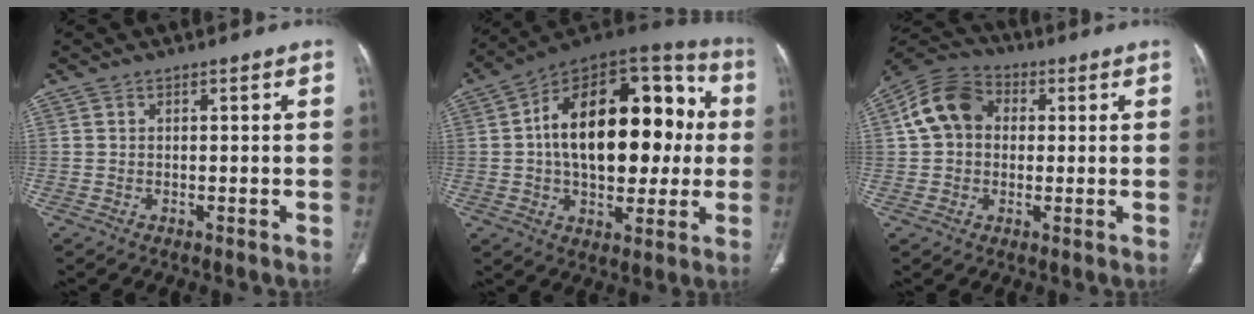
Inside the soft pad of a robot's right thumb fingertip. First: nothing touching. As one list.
[{"total": 27.6, "force": [2.0, 15.6, 22.7], "torque": [-0.320, 0.041, 0.027]}, {"total": 10.7, "force": [1.7, 8.5, 6.3], "torque": [-0.107, 0.025, 0.019]}]